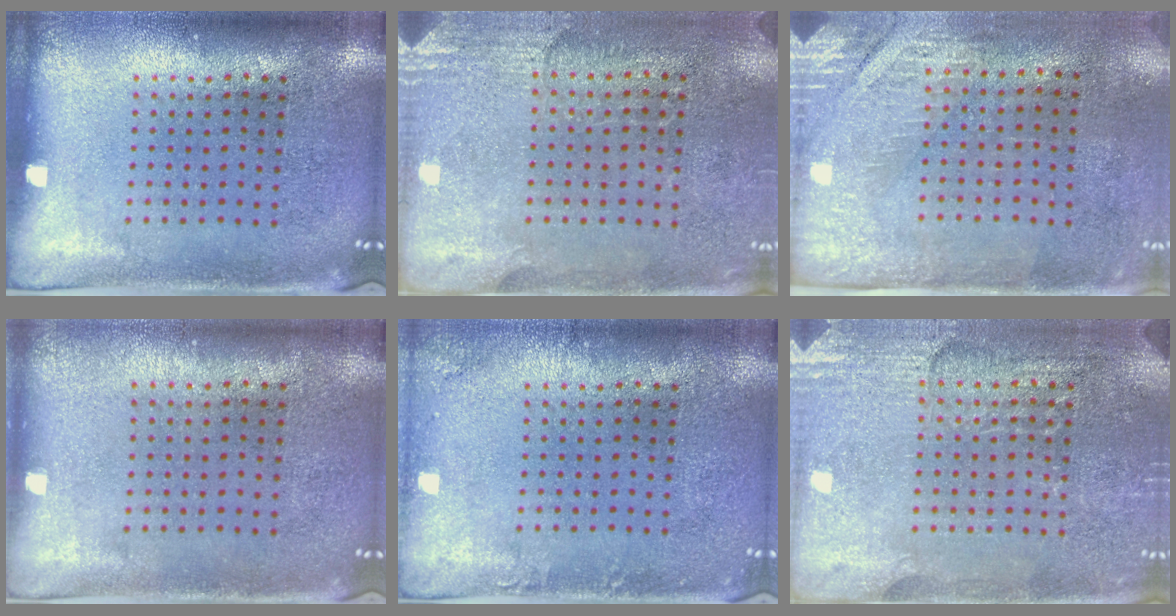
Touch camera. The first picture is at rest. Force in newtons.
{"total": 2.6, "press": 2.3, "slide": 1.2}
{"total": 2.8, "press": 2.4, "slide": 1.4}
{"total": 0.0}
{"total": 1.1, "press": 1.1, "slide": 0.1}
{"total": 3.1, "press": 3.1, "slide": 0.3}